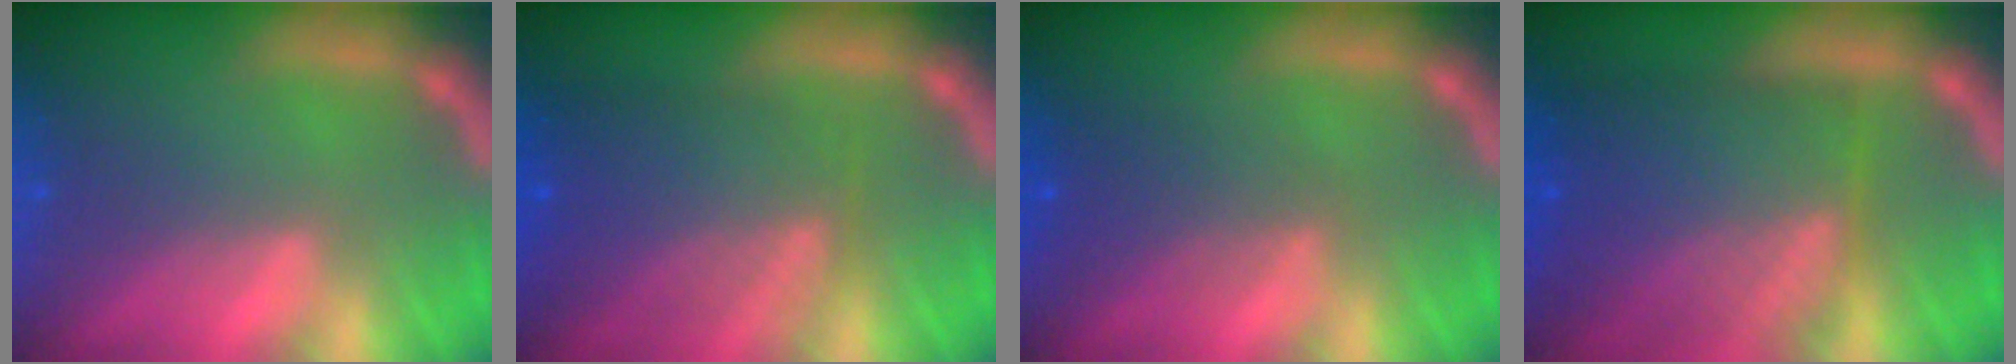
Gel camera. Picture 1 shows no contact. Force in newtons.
{"total": 6.5}
{"total": 3.0}
{"total": 9.6}